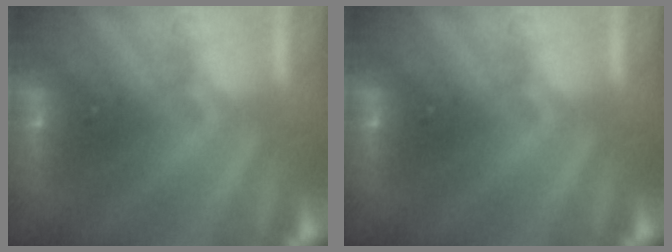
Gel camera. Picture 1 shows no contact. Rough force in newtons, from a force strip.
{"total": 0.0}